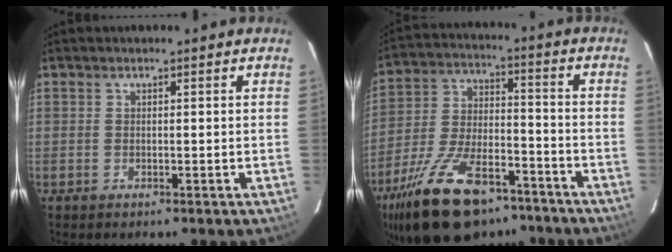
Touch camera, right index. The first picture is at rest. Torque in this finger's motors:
{"motor_torque": [1.31, -0.83, 1.05, 0.21]}